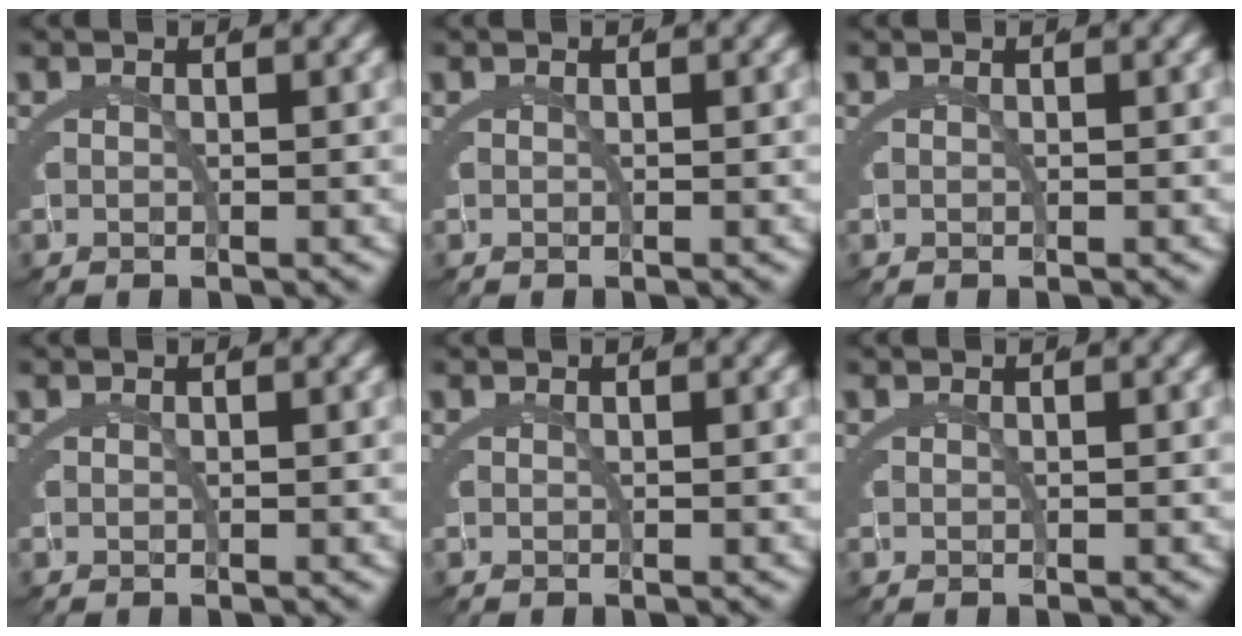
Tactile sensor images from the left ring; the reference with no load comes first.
{"total": 0.0}
{"total": 0.0}
{"total": 0.0}
{"total": 0.0}
{"total": 0.0}